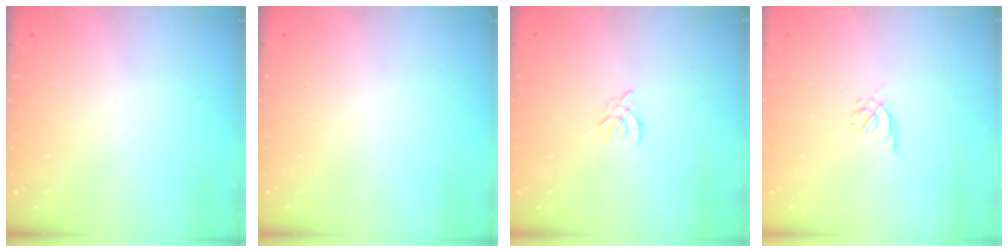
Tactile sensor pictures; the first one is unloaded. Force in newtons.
{"total": 0.0}
{"total": 2.0, "press": 1.9, "slide": 0.5}
{"total": 2.4, "press": 2.3, "slide": 0.6}